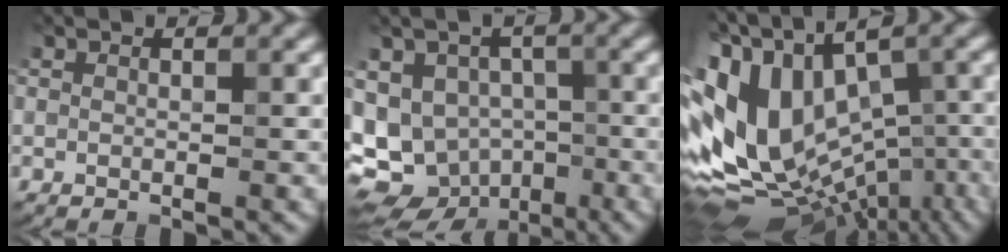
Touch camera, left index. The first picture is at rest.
{"total": 12.0, "force": [-5.2, 9.5, 5.0], "torque": [-0.081, -0.021, -0.074]}
{"total": 14.8, "force": [-0.6, 8.9, 11.8], "torque": [-0.231, 0.002, 0.027]}